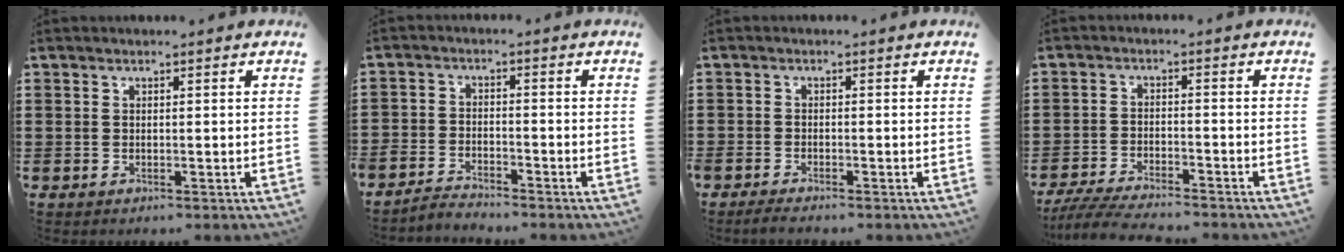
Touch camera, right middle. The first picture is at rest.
{"total": 3.0, "force": [-3.0, 0.3, -0.2], "torque": [-0.004, 0.003, -0.066]}
{"total": 1.5, "force": [-1.4, 0.1, 0.5], "torque": [-0.011, 0.001, -0.028]}
{"total": 4.8, "force": [-4.5, 0.3, 1.4], "torque": [-0.036, -0.007, -0.093]}